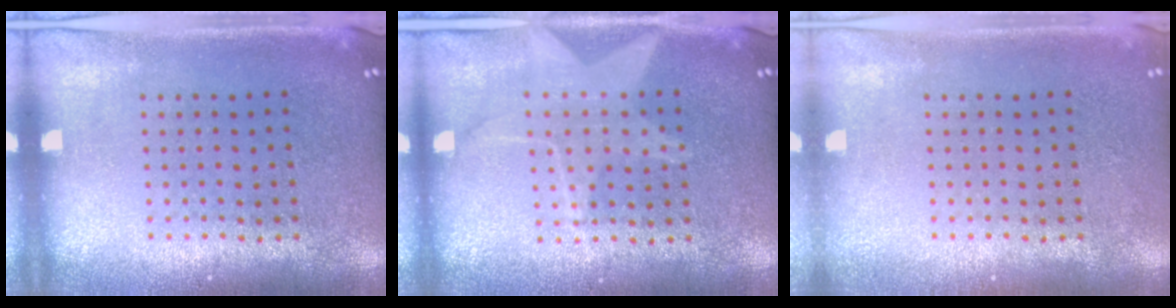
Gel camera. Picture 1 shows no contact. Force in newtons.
{"total": 1.5, "press": 1.5, "slide": 0.2}
{"total": 0.7, "press": 0.6, "slide": 0.3}